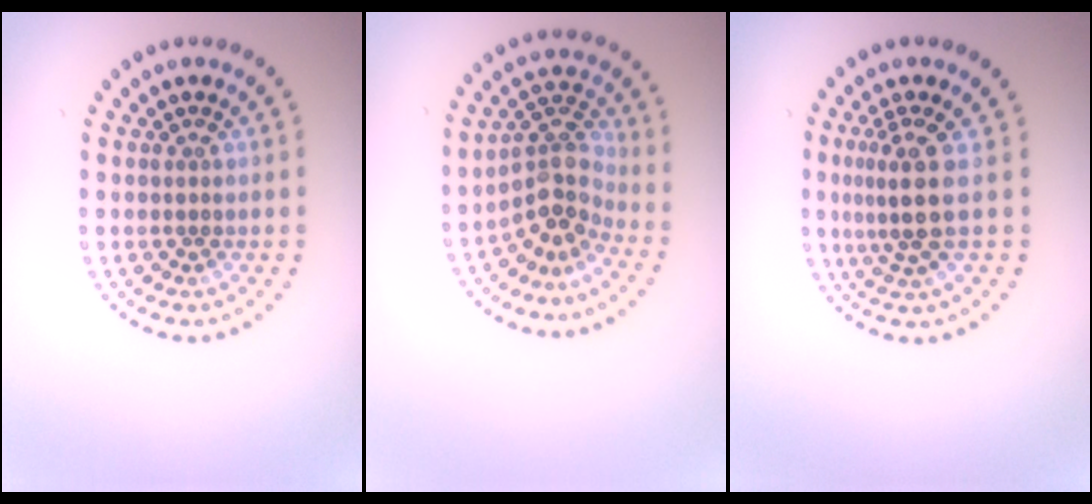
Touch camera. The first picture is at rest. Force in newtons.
{"total": 3.9, "press": 2.8, "slide": 2.7}
{"total": 3.4, "press": 2.5, "slide": 2.3}